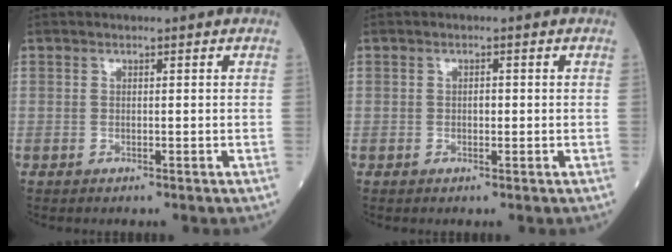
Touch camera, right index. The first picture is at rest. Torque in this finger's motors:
{"motor_torque": [-0.08, 0.09, -0.03, 0.02]}